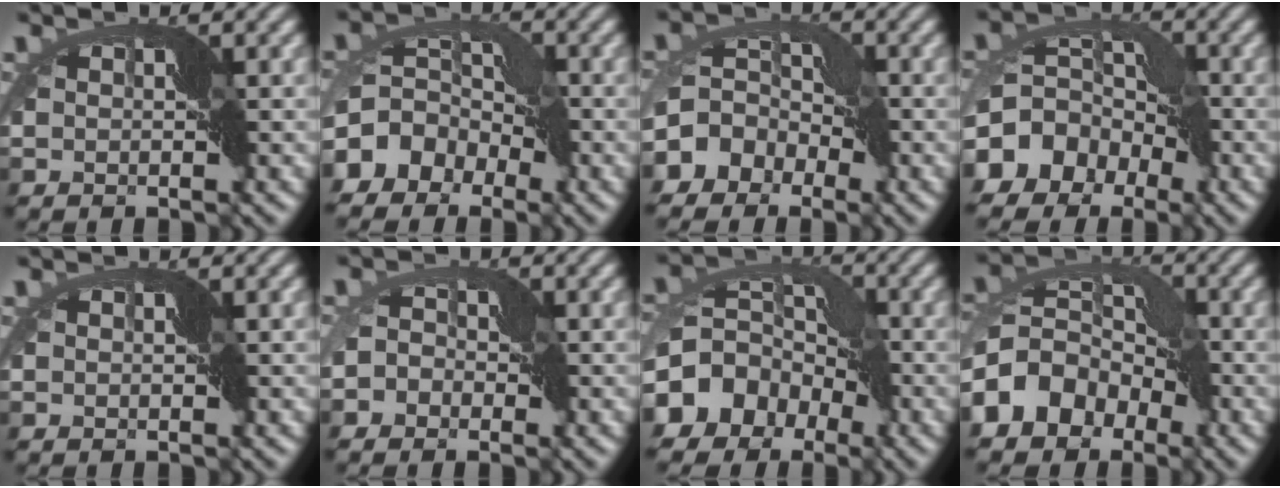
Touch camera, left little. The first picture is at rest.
{"total": 7.9, "force": [-3.5, 6.0, 3.7], "torque": [-0.061, 0.002, -0.089]}
{"total": 7.5, "force": [-3.1, 6.0, 3.3], "torque": [-0.053, 0.001, -0.086]}
{"total": 11.3, "force": [-4.9, 8.5, 5.6], "torque": [-0.095, -0.009, -0.099]}
{"total": 0.0}
{"total": 3.4, "force": [-2.2, 2.5, 0.7], "torque": [0.005, 0.012, -0.049]}
{"total": 11.9, "force": [-5.3, 9.0, 5.8], "torque": [-0.101, -0.006, -0.108]}
{"total": 8.8, "force": [-4.0, 6.3, 4.7], "torque": [-0.097, 0.007, -0.100]}